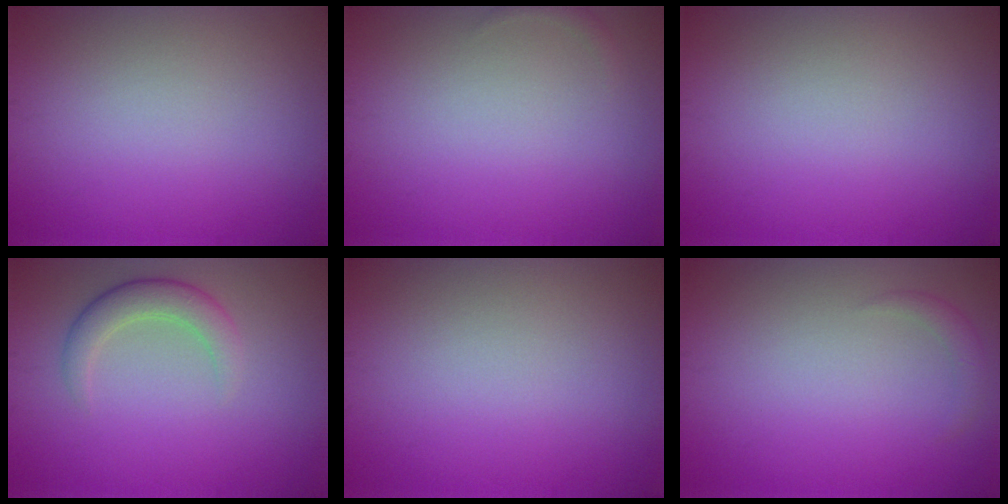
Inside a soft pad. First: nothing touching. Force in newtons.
{"total": 0.6, "press": 0.6, "slide": 0.1}
{"total": 0.0}
{"total": 2.9, "press": 2.9, "slide": 0.2}
{"total": 0.0}
{"total": 1.2, "press": 1.2, "slide": 0.2}